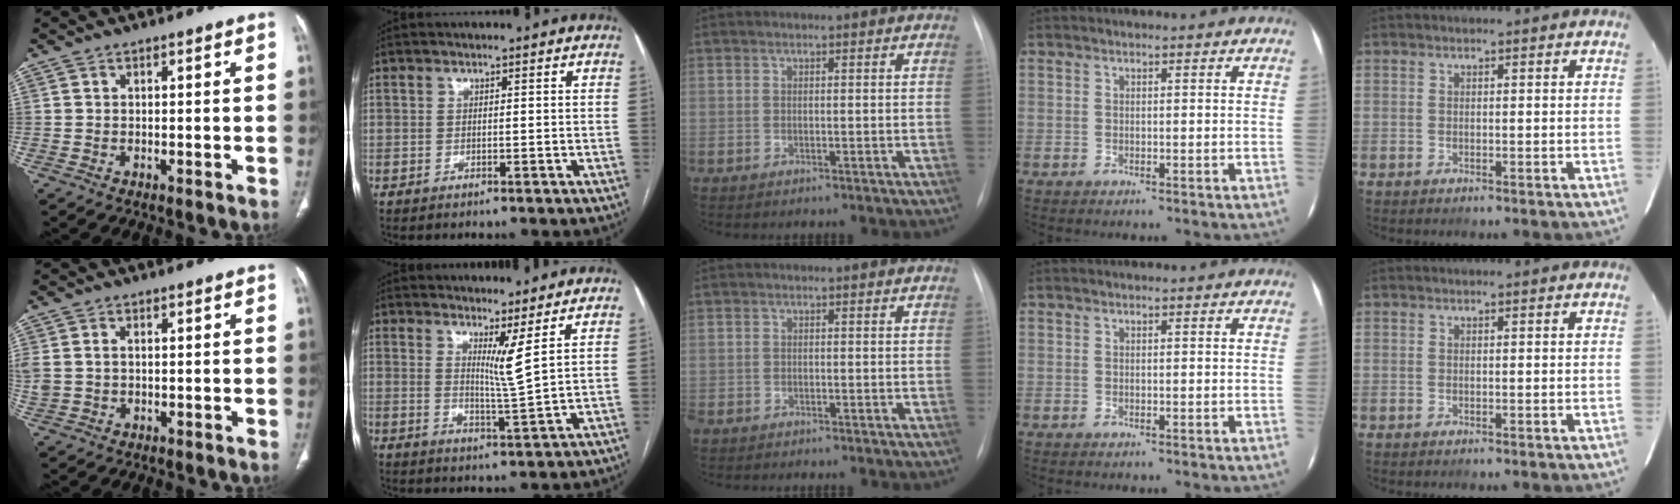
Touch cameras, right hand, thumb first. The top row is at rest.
{"thumb": {"total": 3.6, "force": [0.2, 2.6, 2.4], "torque": [-0.074, 0.013, 0.007]}, "index": {"total": 3.7, "force": [2.1, -1.2, 2.8], "torque": [-0.056, -0.023, 0.043]}, "middle": {"total": 2.3, "force": [-1.9, 1.1, 0.6], "torque": [-0.009, -0.001, -0.026]}}